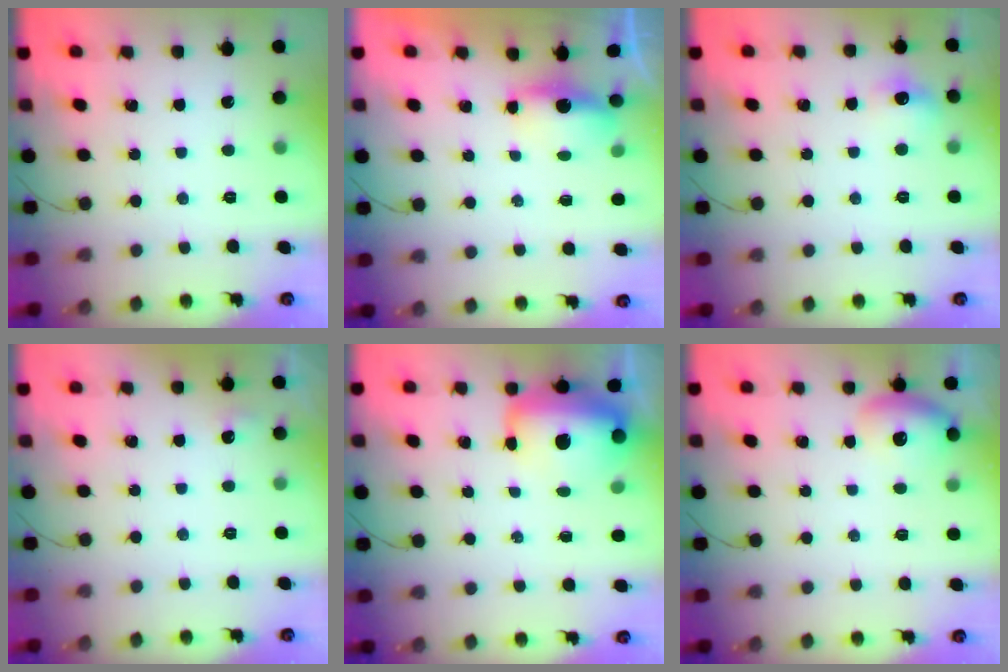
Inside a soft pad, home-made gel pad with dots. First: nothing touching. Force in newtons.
{"total": 6.2, "press": 4.3, "slide": 4.6}
{"total": 7.5, "press": 7.3, "slide": 1.6}
{"total": 11.5, "press": 3.2, "slide": 11.1}
{"total": 20.6, "press": 16.4, "slide": 12.5}
{"total": 11.2, "press": 10.3, "slide": 4.4}